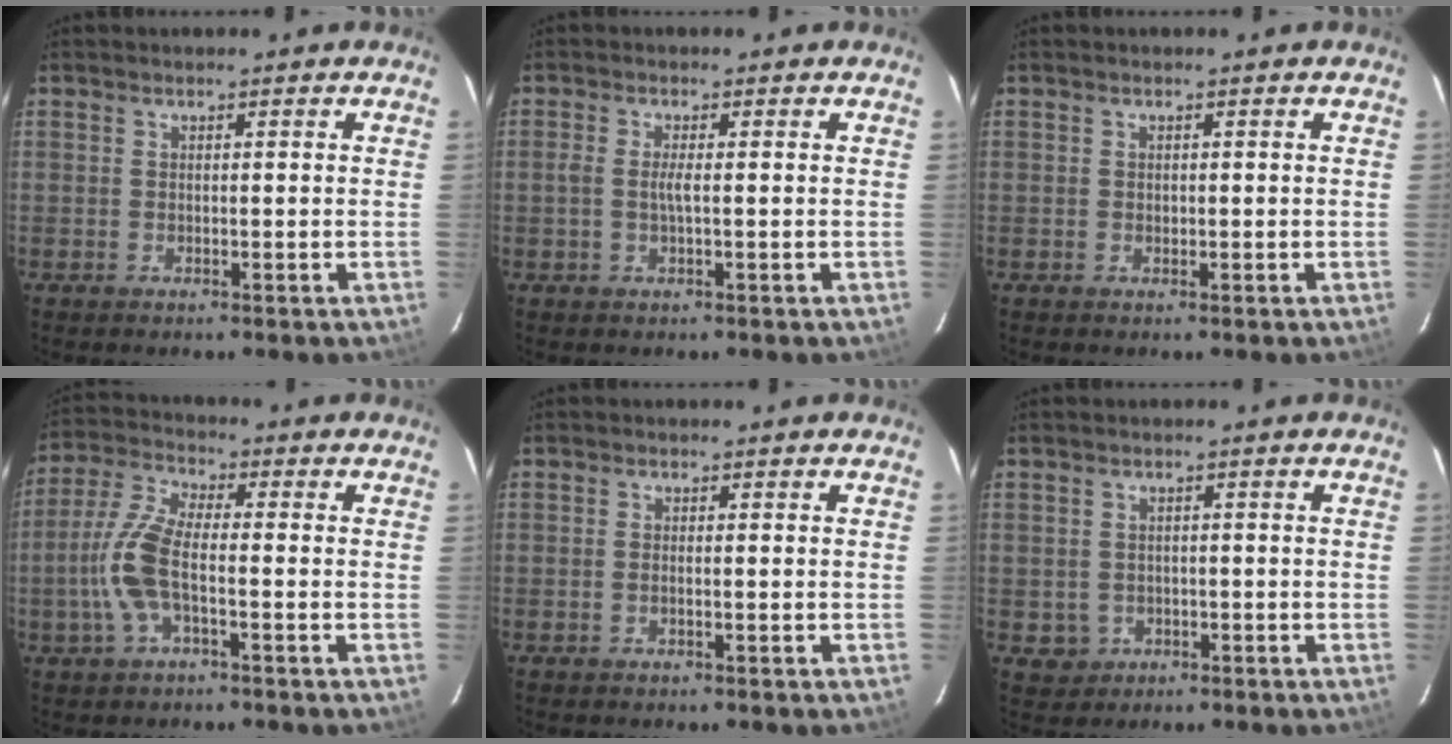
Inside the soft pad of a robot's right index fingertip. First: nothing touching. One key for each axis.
{"total": 2.0, "fx": -0.2, "fy": 0.1, "fz": 2.0, "tx": -0.041, "ty": 0.000, "tz": -0.007}
{"total": 0.5, "fx": 0.0, "fy": 0.5, "fz": 0.2, "tx": -0.003, "ty": 0.001, "tz": 0.001}
{"total": 9.6, "fx": -2.4, "fy": 3.1, "fz": 8.8, "tx": -0.202, "ty": 0.004, "tz": -0.051}
{"total": 0.7, "fx": -0.3, "fy": 0.0, "fz": 0.6, "tx": -0.012, "ty": -0.001, "tz": -0.006}
{"total": 3.3, "fx": -0.7, "fy": 3.2, "fz": 0.6, "tx": -0.018, "ty": 0.005, "tz": 0.000}